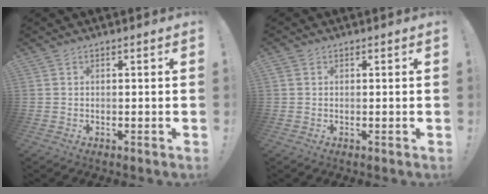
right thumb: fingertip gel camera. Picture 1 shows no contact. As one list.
[{"total": 0.9, "force": [0.4, 0.7, 0.2], "torque": [-0.006, 0.003, 0.007]}]